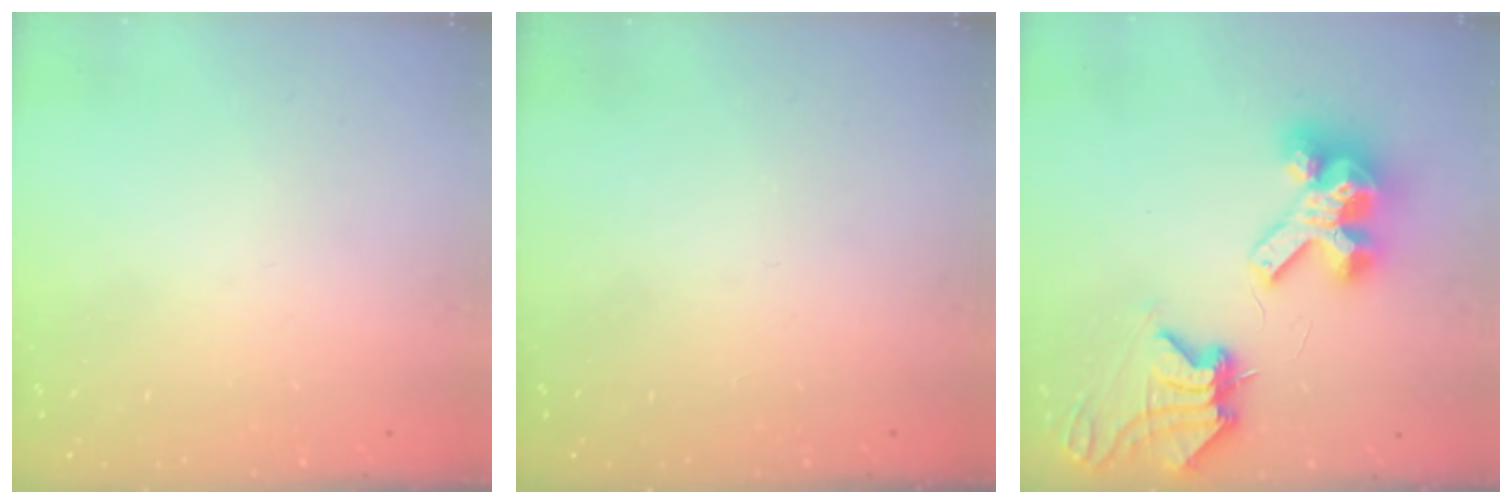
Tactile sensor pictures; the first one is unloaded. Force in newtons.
{"total": 0.0}
{"total": 12.5, "press": 12.4, "slide": 1.5}